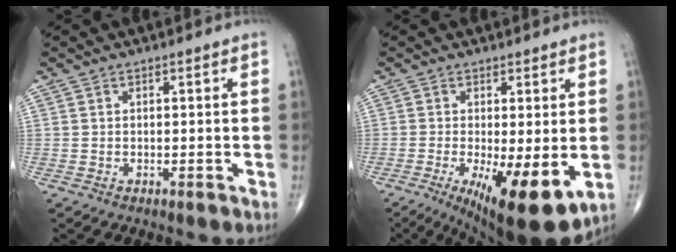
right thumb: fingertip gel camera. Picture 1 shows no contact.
{"total": 13.5, "force": [-3.4, 3.9, 12.4], "torque": [-0.187, -0.027, -0.040]}